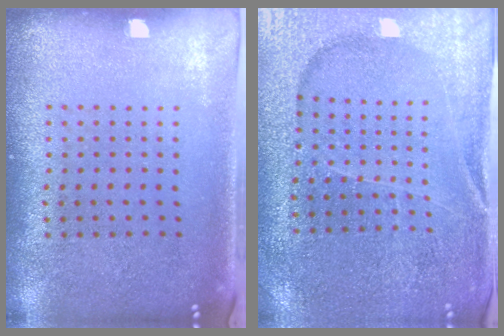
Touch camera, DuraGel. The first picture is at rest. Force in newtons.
{"total": 3.1, "press": 3.1, "slide": 0.4}